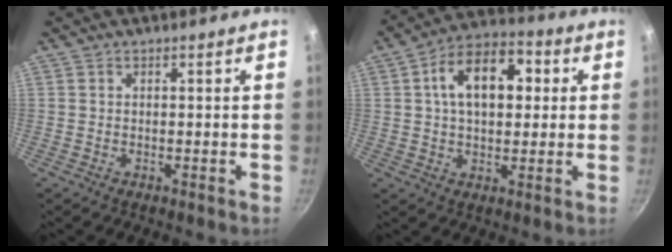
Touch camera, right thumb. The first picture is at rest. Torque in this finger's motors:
{"motor_torque": [-0.53, 1.57, 1.17, 0.22, 0.17]}